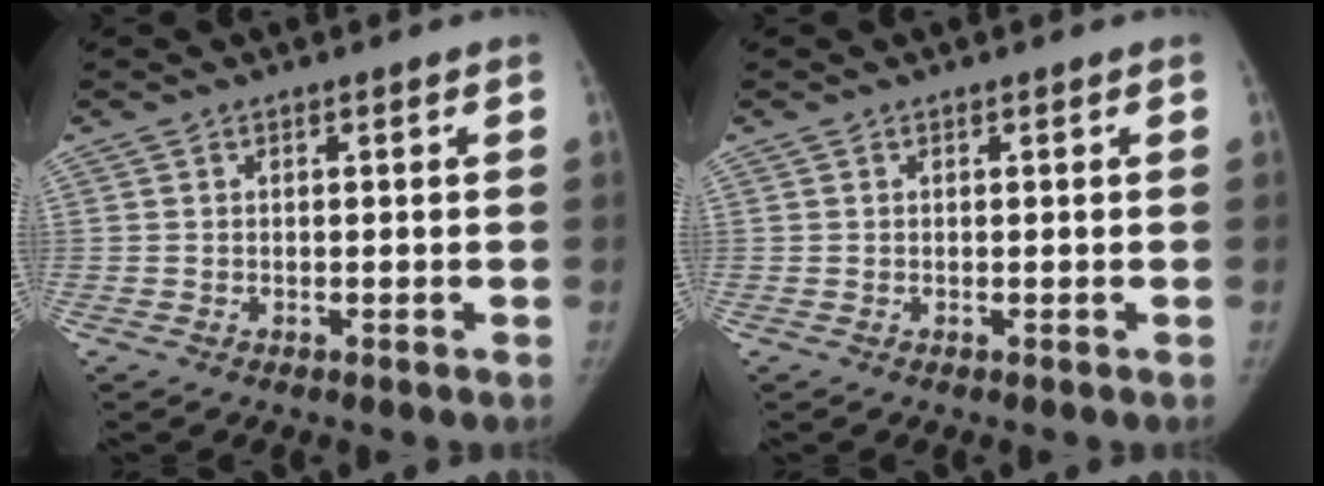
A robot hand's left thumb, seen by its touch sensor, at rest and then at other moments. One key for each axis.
{"total": 0.0}